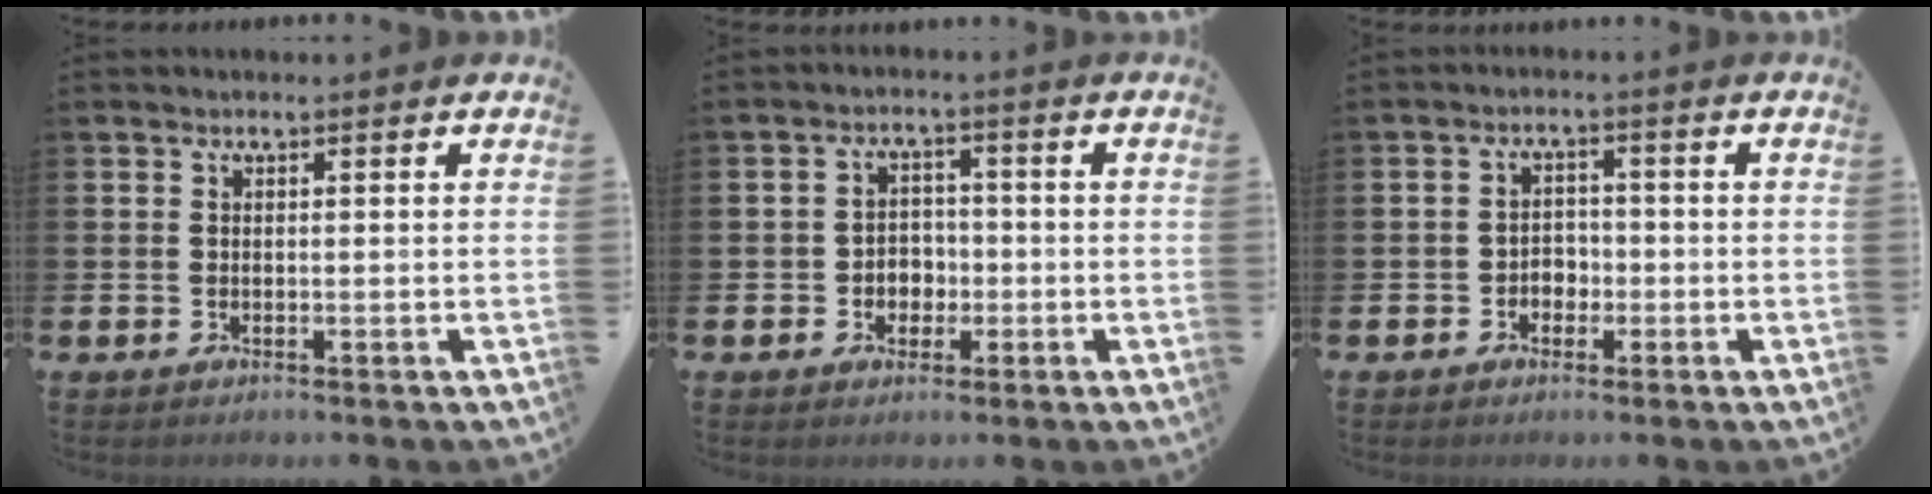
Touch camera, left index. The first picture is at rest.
{"total": 3.0, "force": [-0.9, 2.7, 1.0], "torque": [-0.028, 0.008, -0.023]}
{"total": 2.4, "force": [-1.3, 1.9, 0.7], "torque": [-0.019, 0.008, -0.031]}